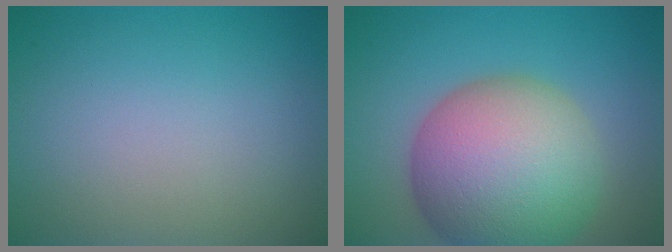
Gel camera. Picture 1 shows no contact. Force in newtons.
{"total": 13.2, "press": 13.2, "slide": 0.6}